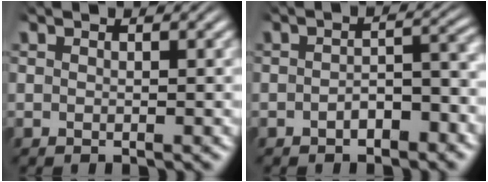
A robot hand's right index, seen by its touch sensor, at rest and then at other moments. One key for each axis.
{"total": 2.8, "fx": -1.9, "fy": 1.1, "fz": 1.7, "tx": -0.015, "ty": -0.001, "tz": -0.032}